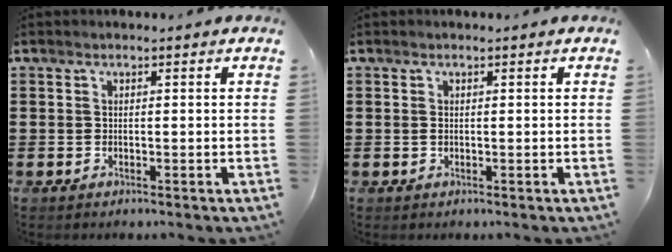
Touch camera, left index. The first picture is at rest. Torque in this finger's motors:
{"motor_torque": [0.12, 0.08, 0.02, 0.00]}